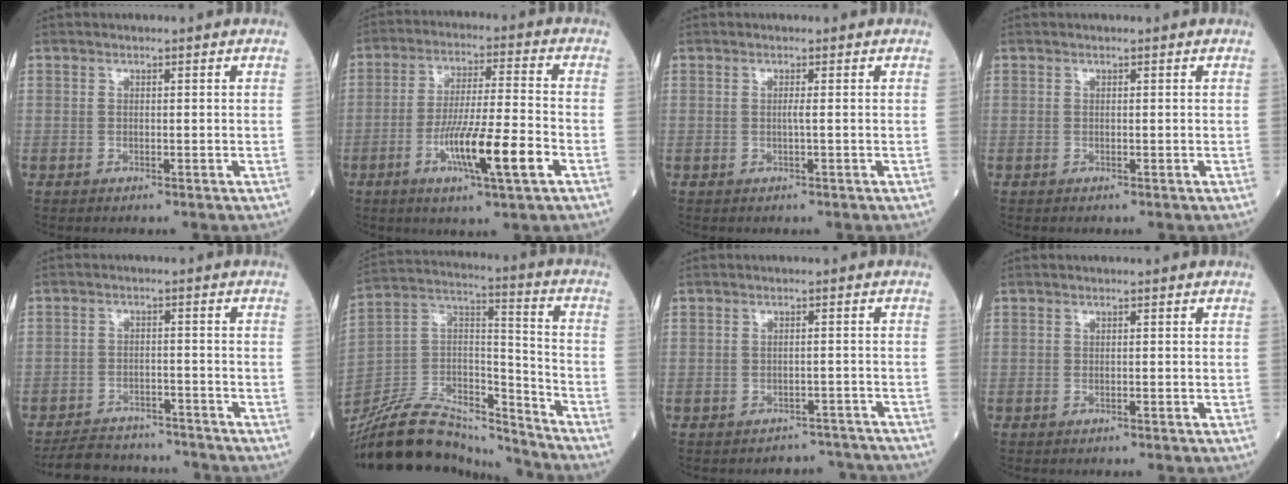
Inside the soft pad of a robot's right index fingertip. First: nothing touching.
{"total": 11.6, "force": [-4.4, 0.4, 10.8], "torque": [-0.193, -0.010, -0.074]}
{"total": 0.7, "force": [0.0, -0.3, 0.7], "torque": [-0.010, -0.001, -0.003]}
{"total": 0.0}
{"total": 9.6, "force": [-9.0, 3.0, 1.8], "torque": [-0.024, 0.013, -0.131]}
{"total": 21.8, "force": [-20.0, 5.0, 7.0], "torque": [-0.156, 0.026, -0.352]}
{"total": 4.7, "force": [-4.3, 1.6, -0.9], "torque": [0.020, 0.016, -0.050]}
{"total": 0.0}